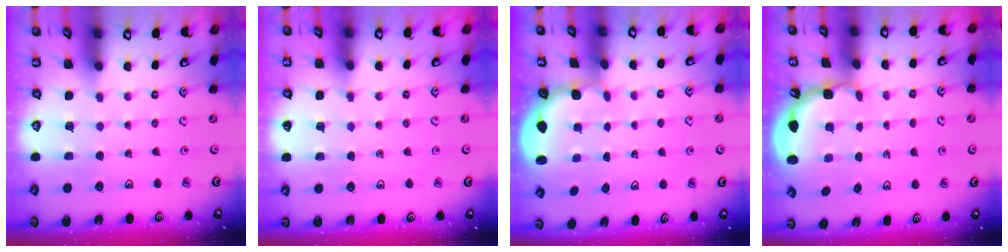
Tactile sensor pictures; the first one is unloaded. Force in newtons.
{"total": 3.9, "press": 3.8, "slide": 0.6}
{"total": 2.0, "press": 1.8, "slide": 0.7}
{"total": 1.9, "press": 1.8, "slide": 0.6}